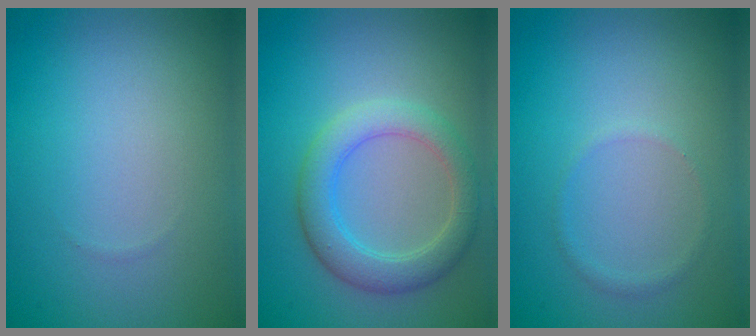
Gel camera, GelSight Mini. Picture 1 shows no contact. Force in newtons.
{"total": 4.1, "press": 4.1, "slide": 0.2}
{"total": 0.8, "press": 0.8, "slide": 0.2}